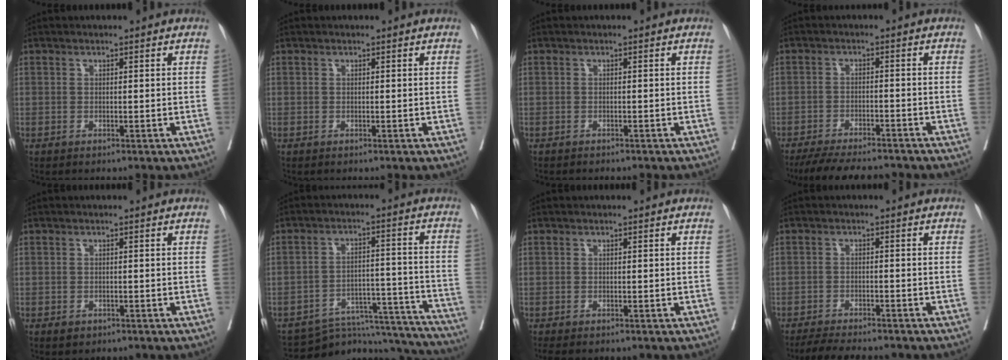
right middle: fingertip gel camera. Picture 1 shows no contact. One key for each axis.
{"total": 0.0}
{"total": 3.1, "fx": -2.8, "fy": 0.7, "fz": 1.1, "tx": -0.020, "ty": -0.004, "tz": -0.033}
{"total": 11.2, "fx": -10.1, "fy": 2.1, "fz": 4.4, "tx": -0.065, "ty": -0.007, "tz": -0.145}
{"total": 1.2, "fx": -0.7, "fy": 0.8, "fz": 0.5, "tx": -0.009, "ty": 0.001, "tz": -0.005}
{"total": 18.0, "fx": -17.6, "fy": 3.1, "fz": 2.3, "tx": -0.019, "ty": 0.040, "tz": -0.233}
{"total": 1.4, "fx": -1.2, "fy": 0.4, "fz": 0.6, "tx": -0.013, "ty": -0.007, "tz": -0.020}
{"total": 6.8, "fx": -6.2, "fy": 0.9, "fz": 2.7, "tx": -0.037, "ty": -0.015, "tz": -0.097}